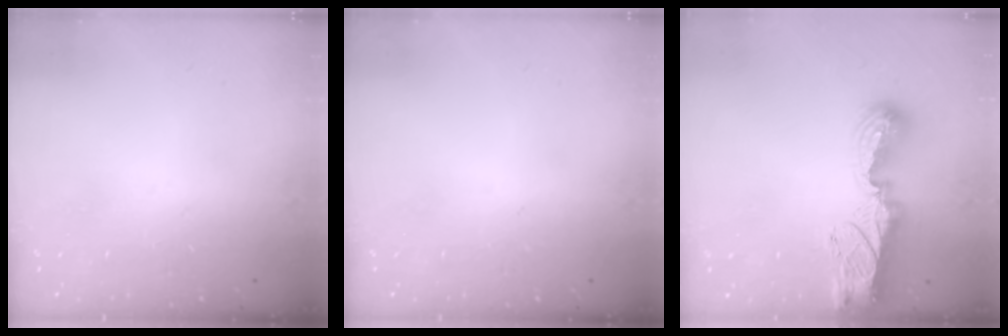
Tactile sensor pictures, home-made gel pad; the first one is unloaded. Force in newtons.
{"total": 0.0}
{"total": 11.3, "press": 11.2, "slide": 1.0}